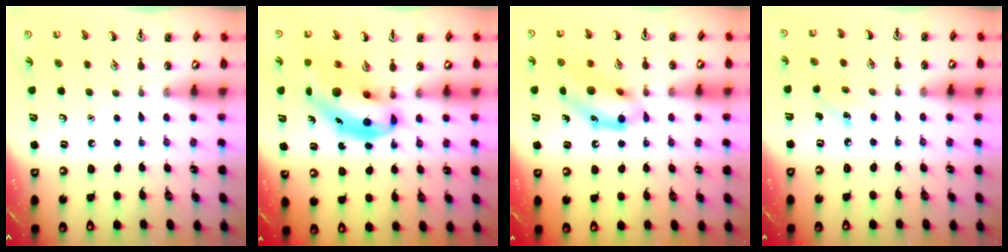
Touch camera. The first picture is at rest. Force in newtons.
{"total": 10.3, "press": 9.9, "slide": 2.9}
{"total": 13.5, "press": 13.2, "slide": 2.9}
{"total": 2.3, "press": 2.2, "slide": 0.8}